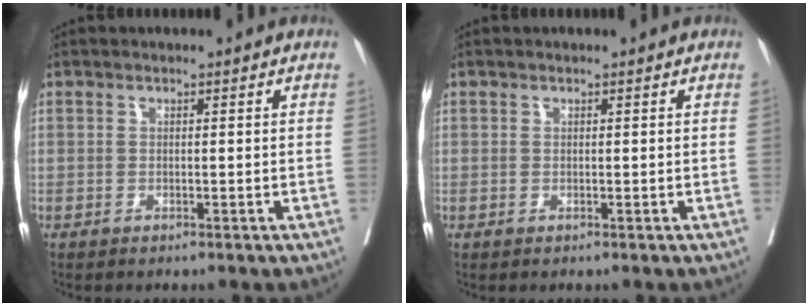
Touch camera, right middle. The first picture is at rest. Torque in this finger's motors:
{"motor_torque": [0.14, -0.02, -0.05, 0.00]}